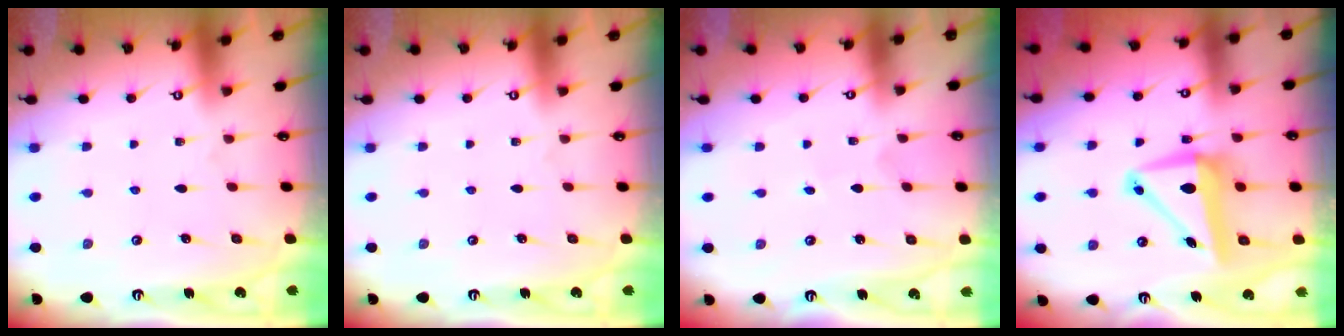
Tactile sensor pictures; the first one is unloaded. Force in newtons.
{"total": 0.0}
{"total": 0.7, "press": 0.7, "slide": 0.0}
{"total": 8.7, "press": 8.6, "slide": 1.6}